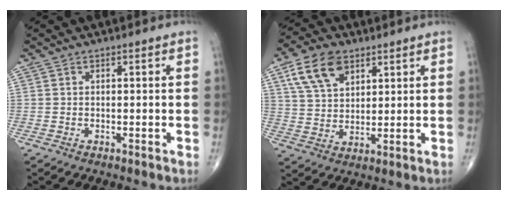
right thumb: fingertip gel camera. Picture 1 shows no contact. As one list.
[{"total": 10.5, "force": [5.4, 6.4, 6.3], "torque": [-0.101, -0.013, 0.105]}]